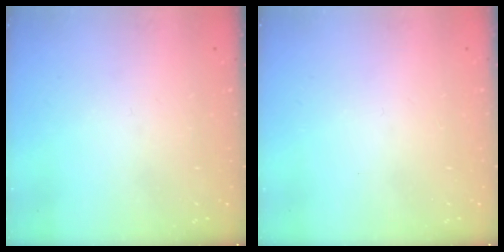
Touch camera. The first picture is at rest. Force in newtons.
{"total": 1.6, "press": 1.6, "slide": 0.1}